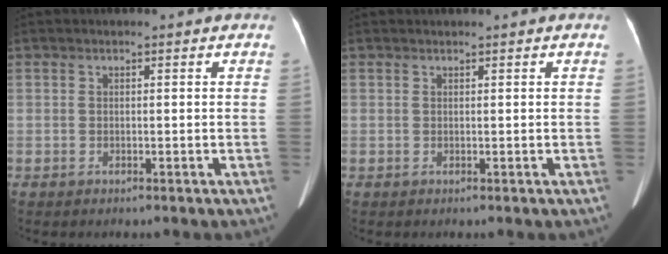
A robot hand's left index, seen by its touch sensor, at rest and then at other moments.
{"total": 0.9, "force": [0.8, -0.1, 0.3], "torque": [-0.004, 0.014, 0.018]}